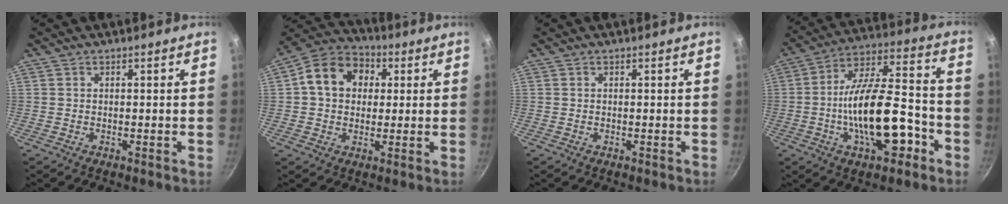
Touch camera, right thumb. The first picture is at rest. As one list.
[{"total": 12.1, "force": [2.4, 9.8, 6.8], "torque": [-0.084, 0.020, 0.019]}, {"total": 0.0}, {"total": 19.1, "force": [-6.2, 8.3, 16.0], "torque": [-0.240, 0.052, -0.104]}]